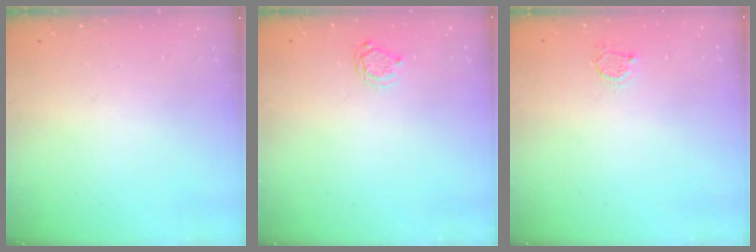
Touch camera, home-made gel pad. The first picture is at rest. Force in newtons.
{"total": 3.7, "press": 3.7, "slide": 0.4}
{"total": 3.0, "press": 3.0, "slide": 0.4}